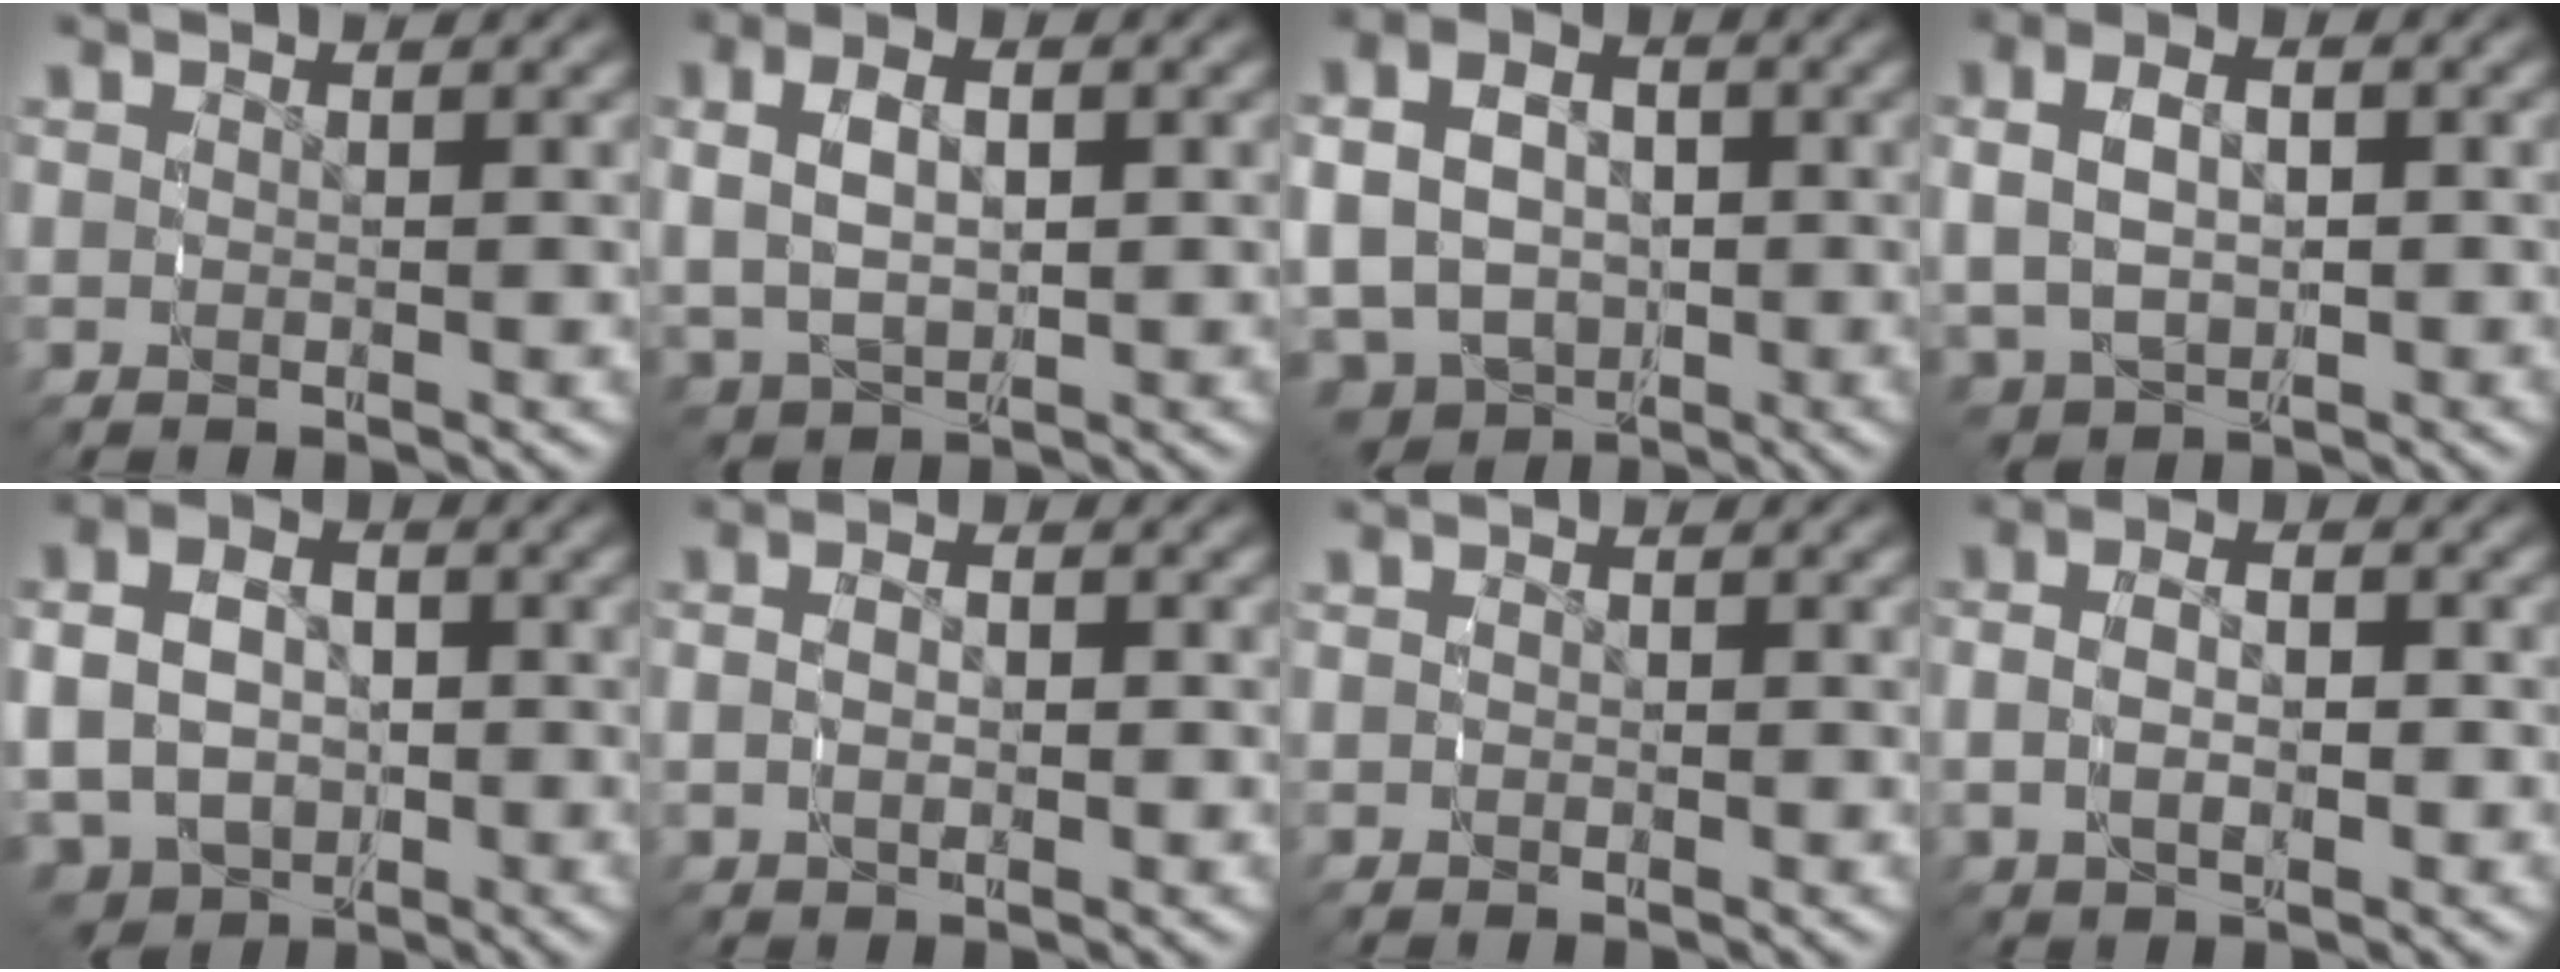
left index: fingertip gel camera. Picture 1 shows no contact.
{"total": 5.9, "force": [0.6, 4.6, 3.8], "torque": [-0.090, -0.010, 0.022]}
{"total": 11.6, "force": [-3.0, 10.3, 4.4], "torque": [-0.107, -0.055, -0.041]}
{"total": 6.3, "force": [-0.4, 5.2, 3.6], "torque": [-0.089, -0.024, 0.010]}
{"total": 11.0, "force": [-2.8, 9.6, 4.6], "torque": [-0.104, -0.047, -0.037]}
{"total": 2.5, "force": [-0.2, 1.8, 1.7], "torque": [-0.042, -0.002, -0.002]}
{"total": 0.8, "force": [-0.3, 0.8, 0.1], "torque": [-0.009, 0.002, -0.006]}
{"total": 4.0, "force": [-0.3, 2.8, 2.8], "torque": [-0.062, -0.002, -0.004]}